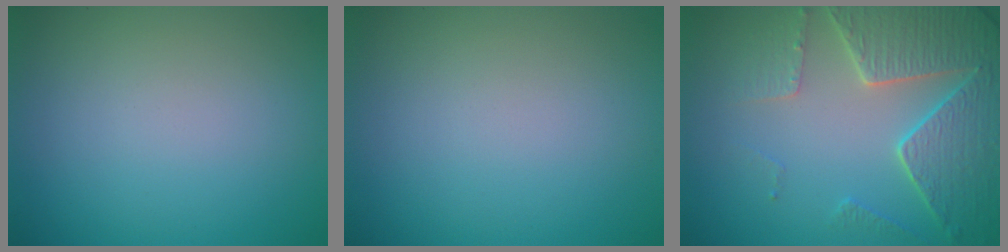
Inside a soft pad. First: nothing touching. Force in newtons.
{"total": 0.0}
{"total": 6.2, "press": 5.2, "slide": 3.4}